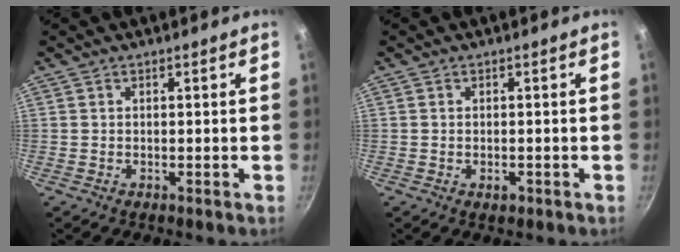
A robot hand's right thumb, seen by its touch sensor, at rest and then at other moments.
{"total": 1.5, "force": [-0.7, 0.9, 1.0], "torque": [-0.017, 0.000, -0.011]}